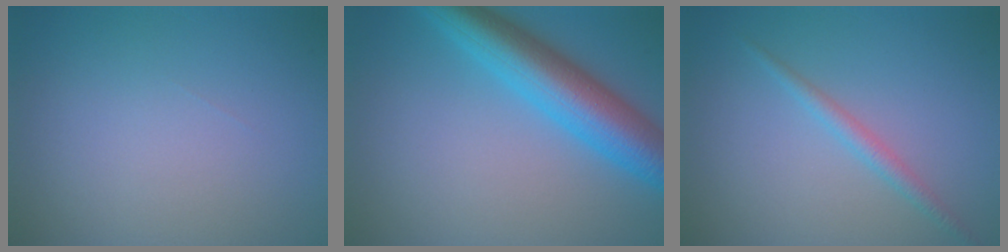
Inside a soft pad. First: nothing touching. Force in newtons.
{"total": 7.6, "press": 7.6, "slide": 0.2}
{"total": 1.6, "press": 1.6, "slide": 0.1}